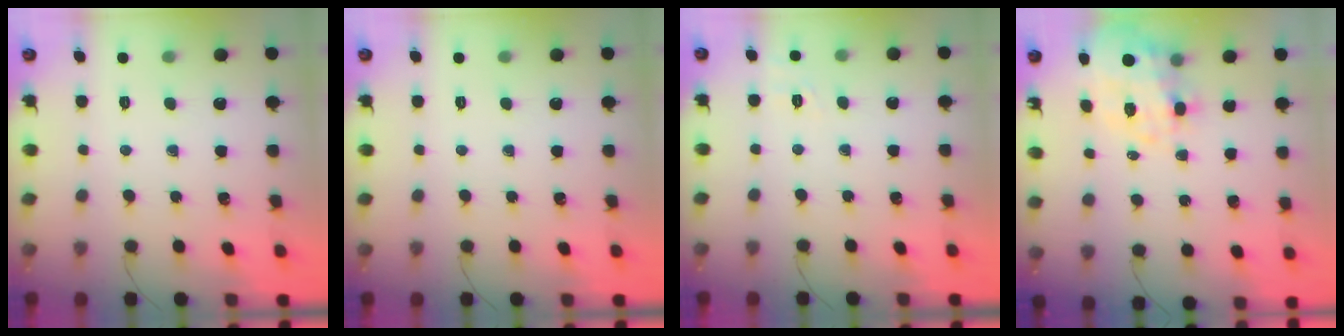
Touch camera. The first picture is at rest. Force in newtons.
{"total": 0.0}
{"total": 1.8, "press": 0.4, "slide": 1.7}
{"total": 12.2, "press": 11.9, "slide": 2.8}